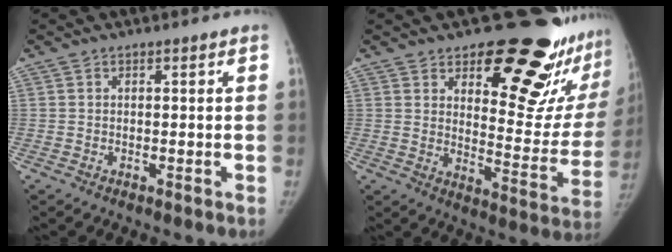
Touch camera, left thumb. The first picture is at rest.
{"total": 24.9, "force": [16.7, 9.6, 15.7], "torque": [-0.157, -0.120, 0.223]}